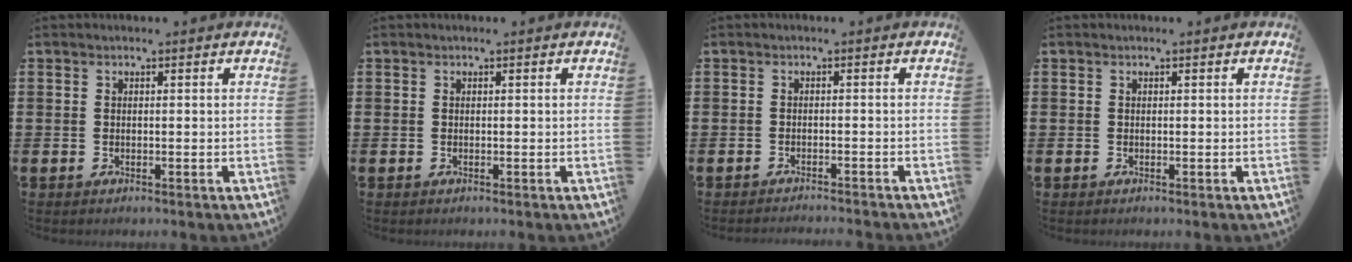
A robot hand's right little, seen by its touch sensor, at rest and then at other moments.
{"total": 0.0}
{"total": 1.0, "force": [-1.0, -0.2, 0.0], "torque": [0.000, 0.000, -0.021]}
{"total": 0.0}